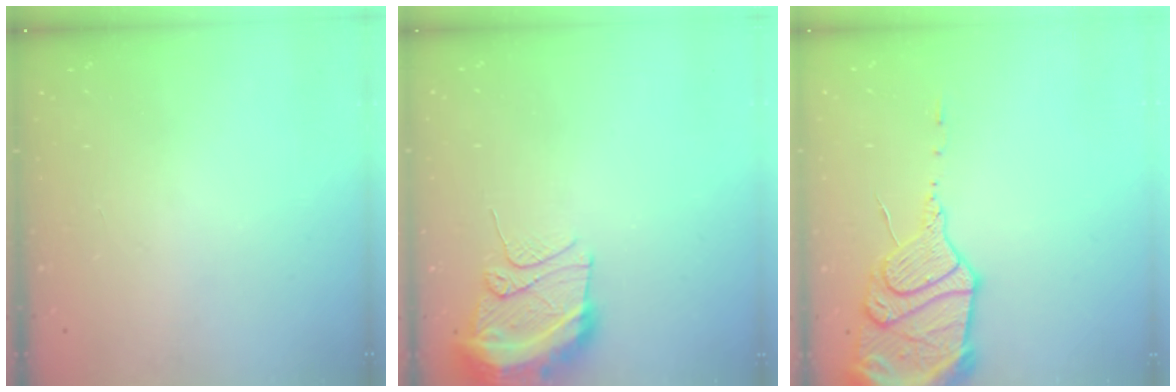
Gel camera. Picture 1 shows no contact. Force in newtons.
{"total": 12.4, "press": 12.3, "slide": 1.6}
{"total": 17.0, "press": 16.9, "slide": 1.6}